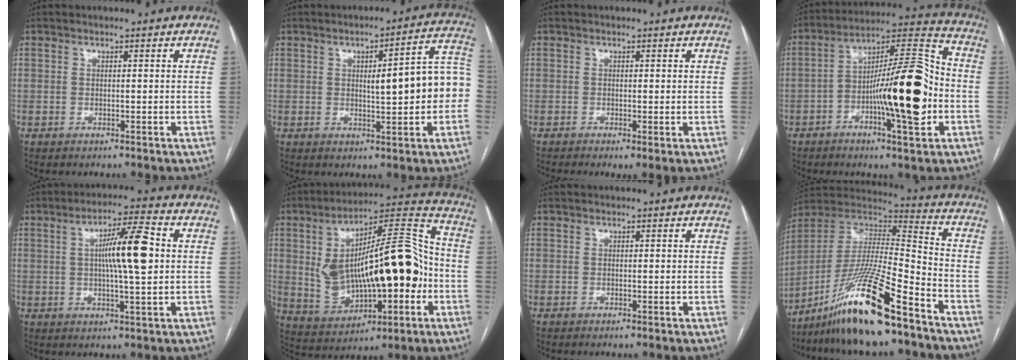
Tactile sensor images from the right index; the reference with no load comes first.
{"total": 11.0, "force": [-0.4, 2.1, 10.8], "torque": [-0.130, 0.031, -0.002]}
{"total": 1.9, "force": [-0.7, 0.3, 1.7], "torque": [-0.026, -0.008, -0.010]}
{"total": 17.6, "force": [-3.9, 3.2, 16.8], "torque": [-0.279, 0.019, -0.057]}
{"total": 9.8, "force": [1.2, 0.8, 9.7], "torque": [-0.165, 0.009, 0.019]}
{"total": 23.0, "force": [-1.0, 7.9, 21.6], "torque": [-0.380, 0.033, 0.002]}
{"total": 0.0}
{"total": 19.7, "force": [-13.4, 1.1, 14.4], "torque": [-0.301, -0.021, -0.247]}